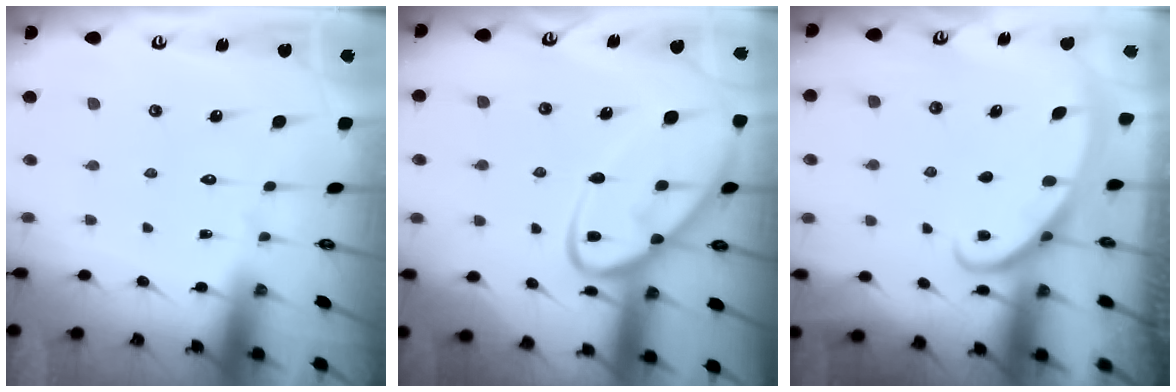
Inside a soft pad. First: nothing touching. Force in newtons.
{"total": 14.4, "press": 14.4, "slide": 1.2}
{"total": 2.9, "press": 2.9, "slide": 0.3}